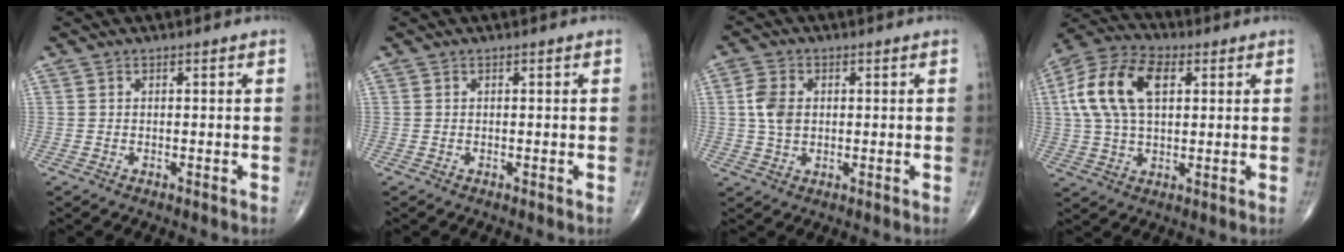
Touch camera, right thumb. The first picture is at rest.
{"total": 0.0}
{"total": 5.5, "force": [0.6, 4.0, 3.7], "torque": [-0.071, 0.001, 0.011]}
{"total": 15.3, "force": [3.8, 8.9, 11.9], "torque": [-0.232, 0.018, 0.066]}